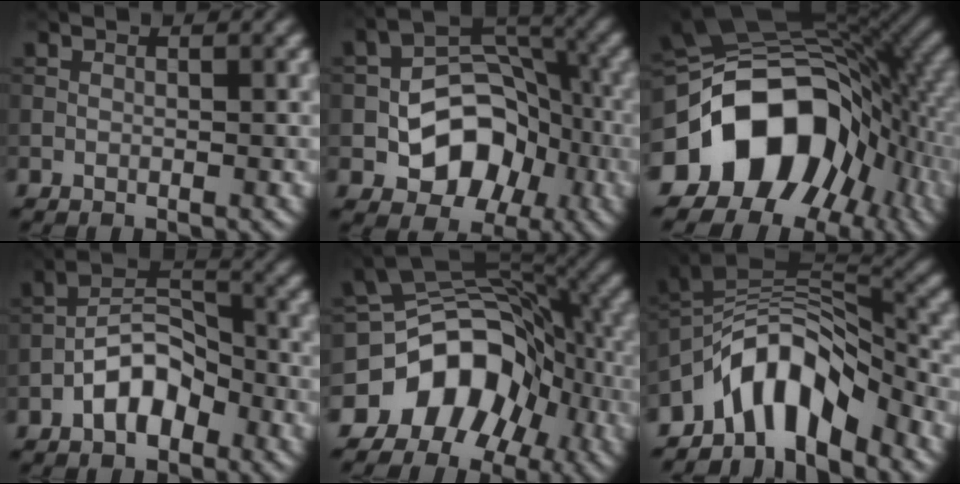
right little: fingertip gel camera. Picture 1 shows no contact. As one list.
[{"total": 8.3, "force": [-2.5, 6.0, 5.1], "torque": [-0.066, 0.004, -0.044]}, {"total": 15.1, "force": [-4.6, 11.0, 9.3], "torque": [-0.141, 0.004, -0.095]}, {"total": 5.1, "force": [-2.5, 2.7, 3.5], "torque": [-0.053, 0.017, -0.052]}, {"total": 10.2, "force": [-5.3, 7.4, 4.7], "torque": [-0.059, 0.024, -0.100]}, {"total": 8.0, "force": [-5.1, 3.8, 4.8], "torque": [-0.056, 0.005, -0.104]}]